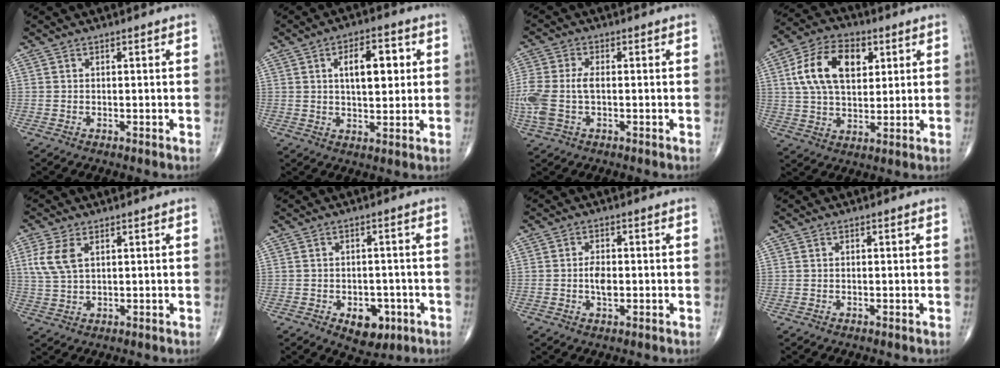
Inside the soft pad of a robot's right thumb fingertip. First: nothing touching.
{"total": 9.3, "force": [2.3, 4.5, 7.9], "torque": [-0.096, -0.002, 0.034]}
{"total": 9.9, "force": [-1.0, 5.6, 8.0], "torque": [-0.220, 0.008, -0.015]}
{"total": 14.6, "force": [4.2, 8.9, 10.9], "torque": [-0.180, 0.003, 0.074]}
{"total": 6.0, "force": [2.1, 3.3, 4.5], "torque": [-0.108, 0.003, 0.048]}
{"total": 6.8, "force": [-2.8, 4.4, 4.4], "torque": [-0.032, 0.012, -0.029]}
{"total": 3.5, "force": [-0.3, 1.9, 2.9], "torque": [-0.049, 0.000, -0.007]}
{"total": 0.0}